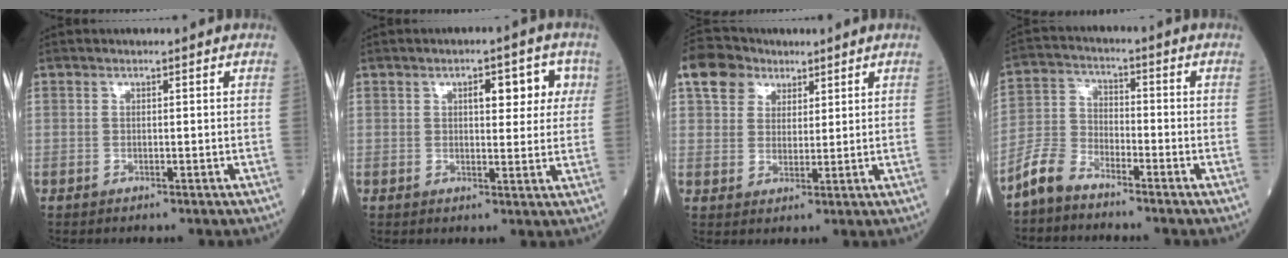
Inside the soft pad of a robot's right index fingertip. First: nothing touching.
{"total": 6.3, "force": [2.4, 2.6, 5.2], "torque": [-0.057, 0.014, 0.028]}
{"total": 7.4, "force": [4.4, 5.5, 2.3], "torque": [-0.047, 0.030, 0.081]}
{"total": 5.7, "force": [-4.9, 2.2, 1.8], "torque": [-0.044, -0.006, -0.109]}